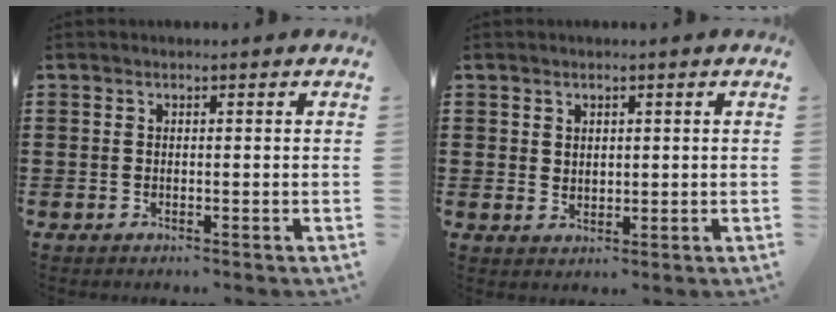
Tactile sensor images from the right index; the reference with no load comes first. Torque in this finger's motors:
{"motor_torque": [-0.10, 0.24, 0.01, 0.00]}